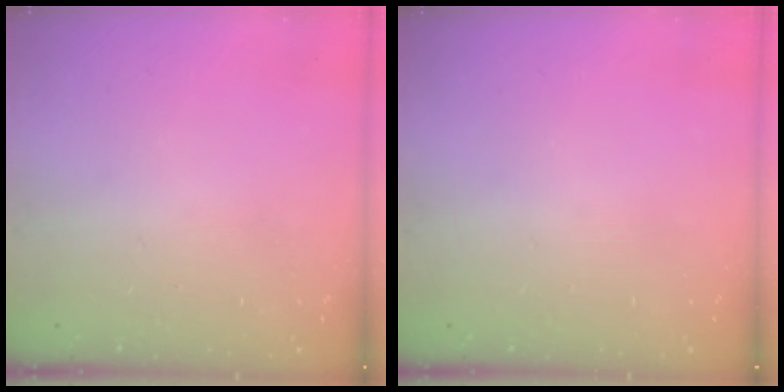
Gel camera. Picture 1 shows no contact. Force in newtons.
{"total": 0.0}